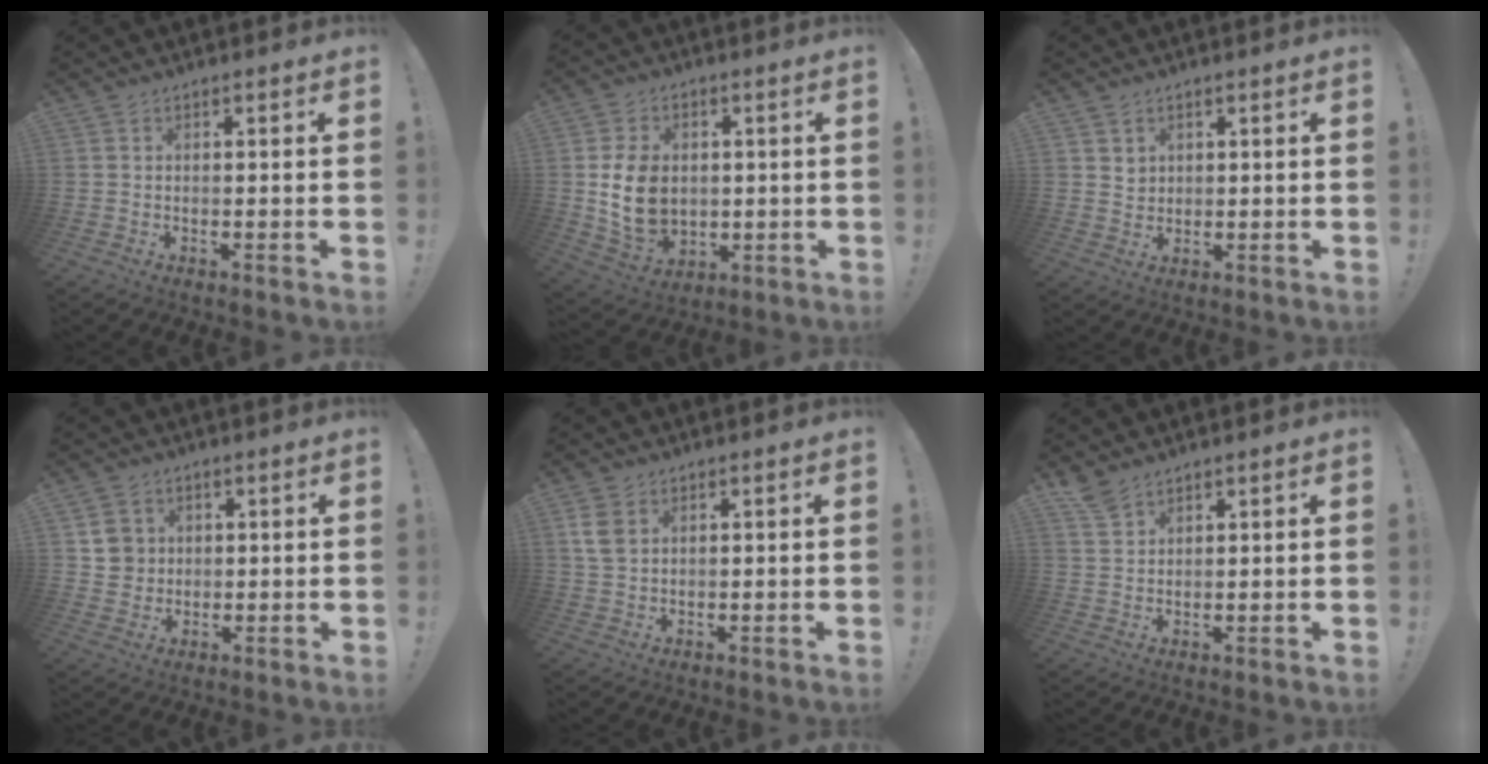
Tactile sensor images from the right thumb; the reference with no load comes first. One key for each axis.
{"total": 14.9, "fx": 0.6, "fy": 12.1, "fz": 8.8, "tx": -0.160, "ty": -0.004, "tz": 0.018}
{"total": 3.3, "fx": 2.1, "fy": 2.5, "fz": 0.5, "tx": 0.005, "ty": -0.016, "tz": 0.037}
{"total": 6.7, "fx": 2.1, "fy": 6.2, "fz": 1.5, "tx": -0.014, "ty": -0.005, "tz": 0.047}
{"total": 6.1, "fx": 2.3, "fy": 4.1, "fz": 3.8, "tx": -0.074, "ty": -0.003, "tz": 0.044}
{"total": 4.8, "fx": 4.1, "fy": 1.9, "fz": 1.8, "tx": -0.028, "ty": -0.023, "tz": 0.078}